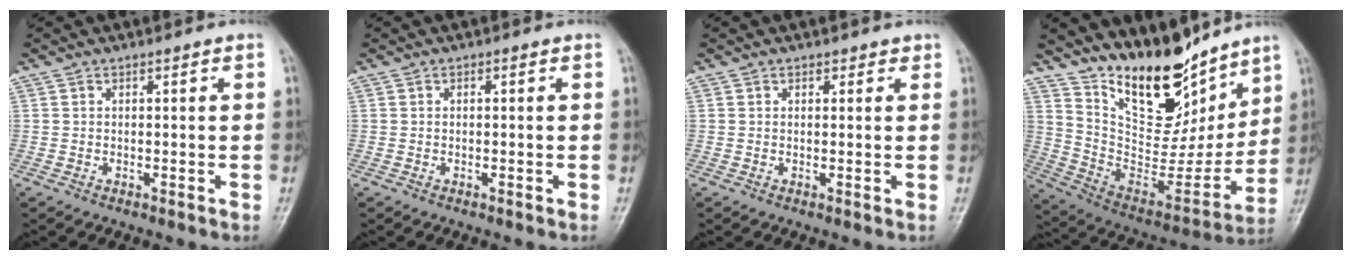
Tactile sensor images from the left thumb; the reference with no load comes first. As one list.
[{"total": 0.0}, {"total": 1.2, "force": [0.9, 0.7, 0.2], "torque": [0.011, -0.005, 0.008]}, {"total": 21.0, "force": [15.8, 9.2, 10.4], "torque": [-0.115, -0.101, 0.280]}]